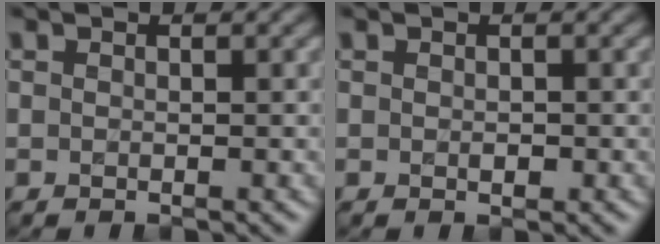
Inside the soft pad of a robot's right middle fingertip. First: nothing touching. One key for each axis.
{"total": 0.5, "fx": 0.2, "fy": 0.4, "fz": 0.3, "tx": -0.007, "ty": -0.001, "tz": 0.003}